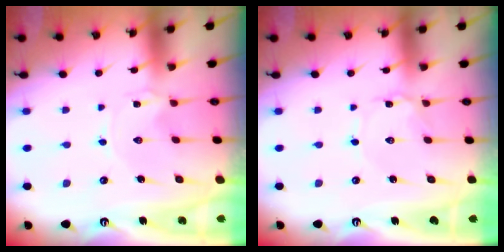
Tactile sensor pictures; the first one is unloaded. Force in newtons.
{"total": 0.6, "press": 0.6, "slide": 0.1}